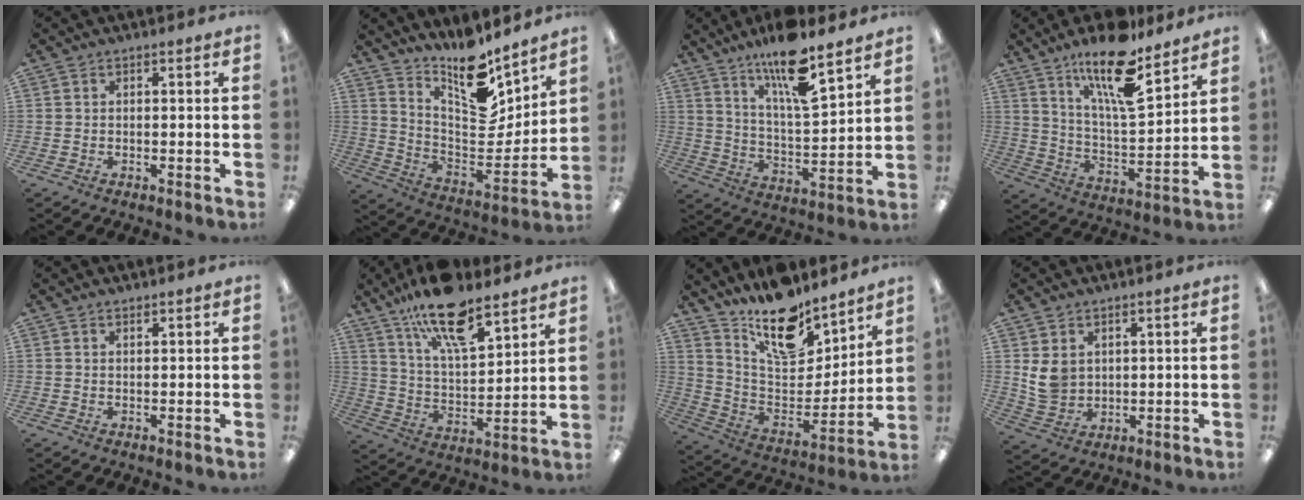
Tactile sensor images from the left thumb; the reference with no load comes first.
{"total": 14.5, "force": [11.9, 4.6, 6.8], "torque": [-0.105, -0.126, 0.205]}
{"total": 15.2, "force": [11.4, 3.2, 9.5], "torque": [-0.165, -0.069, 0.187]}
{"total": 18.5, "force": [13.2, 5.2, 11.8], "torque": [-0.210, -0.073, 0.220]}
{"total": 1.1, "force": [1.1, 0.2, 0.2], "torque": [-0.004, -0.002, 0.021]}
{"total": 18.1, "force": [13.3, 6.2, 10.6], "torque": [-0.187, -0.070, 0.229]}
{"total": 17.5, "force": [13.9, 7.4, 7.7], "torque": [-0.124, -0.110, 0.246]}
{"total": 6.0, "force": [2.6, 4.7, 2.5], "torque": [-0.057, -0.003, 0.051]}